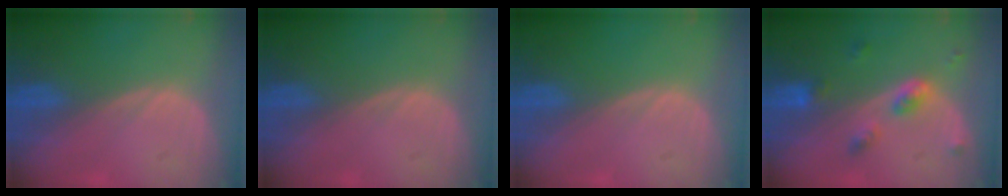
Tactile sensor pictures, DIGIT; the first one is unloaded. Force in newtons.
{"total": 0.0}
{"total": 0.0}
{"total": 4.8, "press": 4.4, "slide": 1.8}